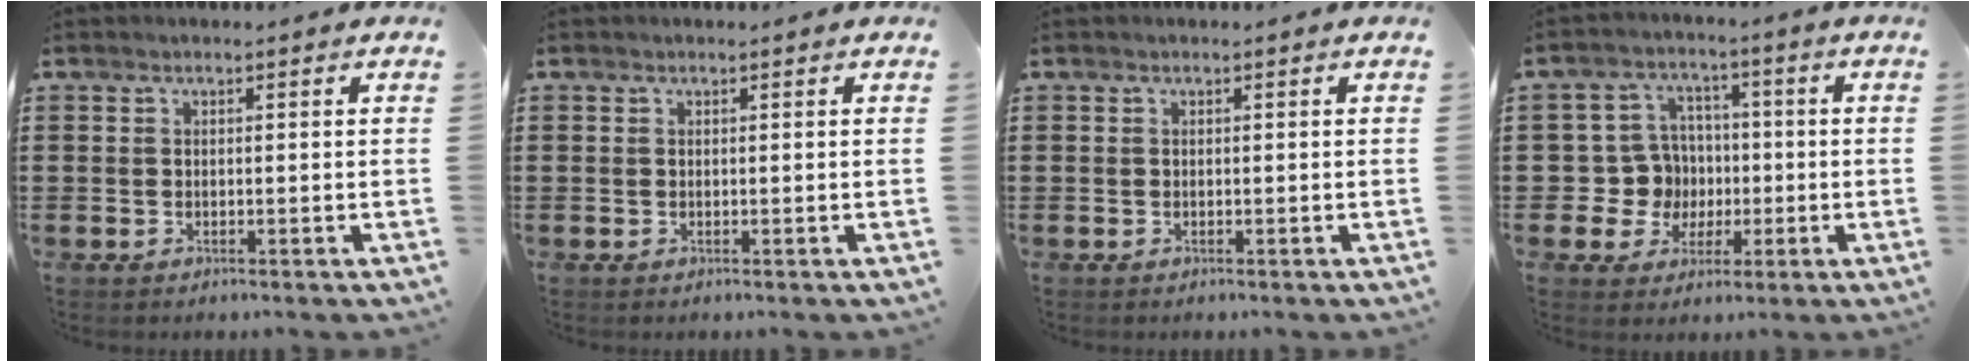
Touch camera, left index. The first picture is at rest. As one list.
[{"total": 0.0}, {"total": 0.0}, {"total": 7.6, "force": [0.0, 7.5, 1.6], "torque": [-0.071, 0.014, 0.009]}]